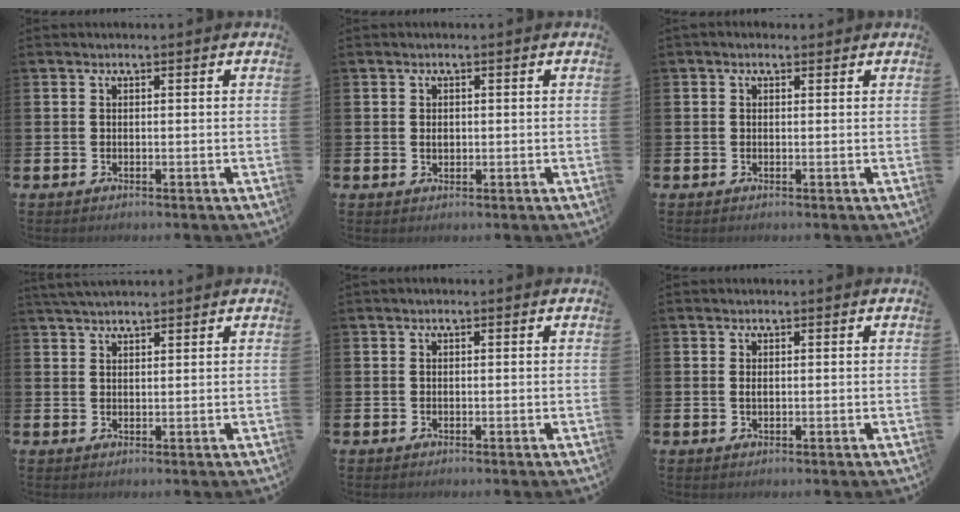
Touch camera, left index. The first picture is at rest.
{"total": 1.0, "force": [0.1, 0.7, 0.6], "torque": [-0.004, 0.003, -0.002]}
{"total": 0.7, "force": [0.3, 0.6, 0.3], "torque": [0.002, 0.005, 0.002]}
{"total": 2.8, "force": [2.6, 0.5, 1.0], "torque": [-0.022, -0.003, 0.047]}
{"total": 0.0}
{"total": 0.6, "force": [0.1, 0.3, 0.6], "torque": [-0.010, 0.001, 0.000]}